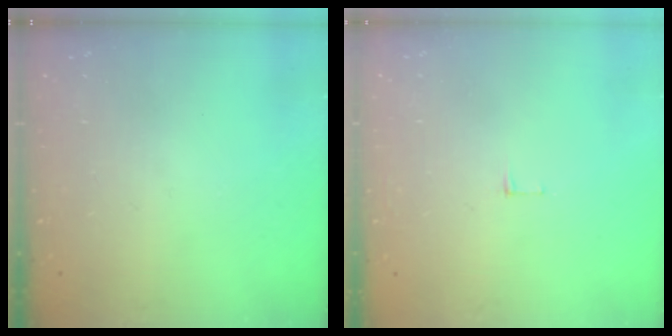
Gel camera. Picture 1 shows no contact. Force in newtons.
{"total": 3.8, "press": 3.8, "slide": 0.3}